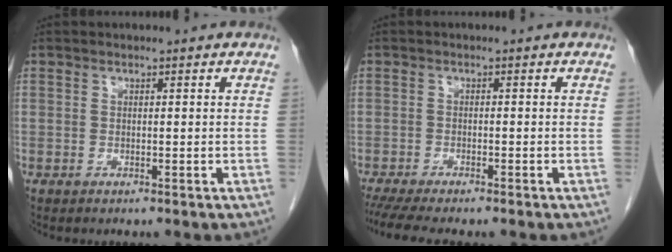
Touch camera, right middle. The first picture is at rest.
{"total": 6.9, "force": [-5.7, 0.6, 3.8], "torque": [-0.055, -0.011, -0.091]}